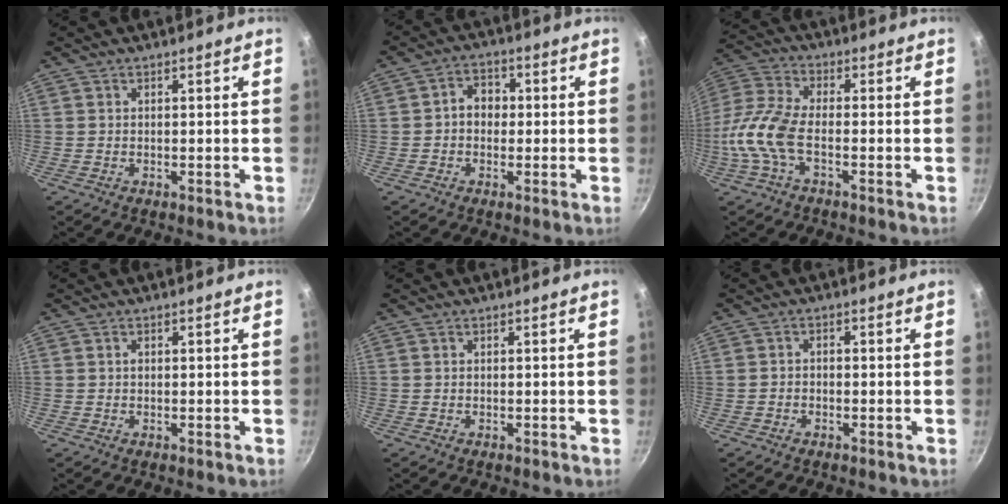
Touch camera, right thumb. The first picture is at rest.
{"total": 4.9, "force": [-0.2, 4.0, 2.8], "torque": [-0.018, 0.013, -0.011]}
{"total": 10.1, "force": [-3.1, 4.4, 8.6], "torque": [-0.191, 0.026, -0.082]}
{"total": 0.6, "force": [0.1, 0.5, 0.4], "torque": [-0.006, 0.004, 0.001]}
{"total": 0.0}
{"total": 1.3, "force": [-0.8, 0.8, 0.6], "torque": [-0.012, 0.009, -0.018]}